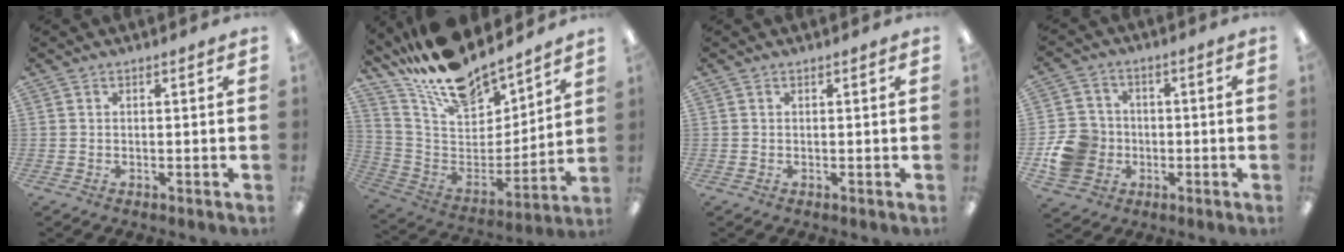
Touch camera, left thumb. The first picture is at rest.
{"total": 17.3, "force": [15.7, 5.5, 5.1], "torque": [-0.123, -0.127, 0.280]}
{"total": 0.0}
{"total": 10.3, "force": [-2.5, 9.4, 3.4], "torque": [-0.064, 0.024, -0.039]}